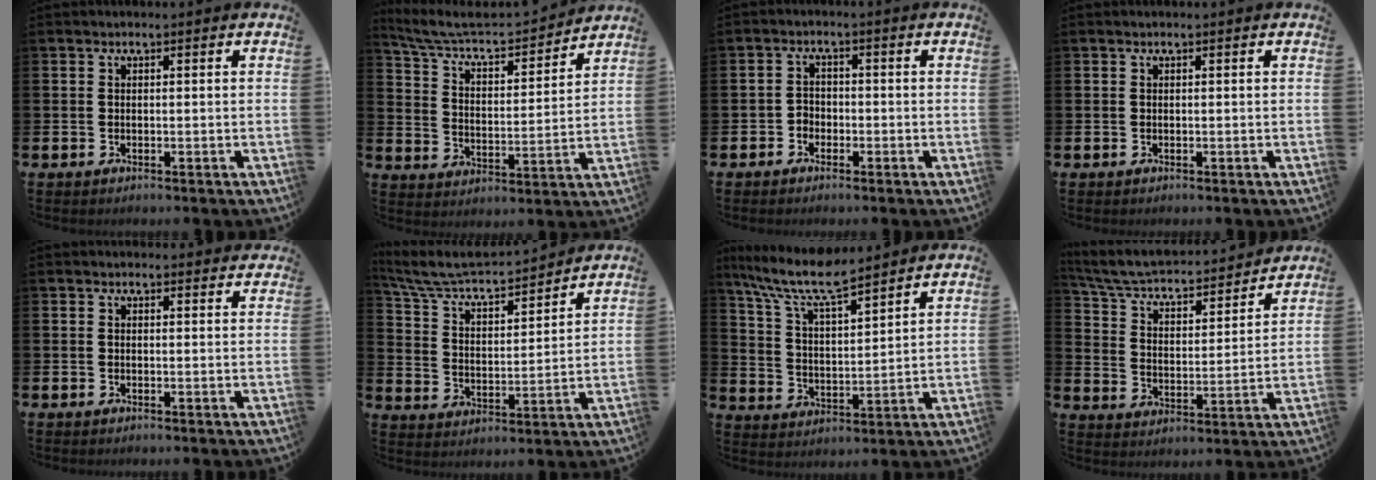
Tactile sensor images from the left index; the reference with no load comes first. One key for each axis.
{"total": 6.9, "fx": 6.2, "fy": 2.2, "fz": 2.3, "tx": -0.080, "ty": -0.044, "tz": 0.102}
{"total": 1.9, "fx": -1.3, "fy": 1.4, "fz": 0.2, "tx": -0.014, "ty": 0.009, "tz": -0.027}
{"total": 0.0}
{"total": 0.8, "fx": 0.8, "fy": 0.3, "fz": 0.1, "tx": 0.006, "ty": 0.000, "tz": 0.013}
{"total": 7.2, "fx": 6.6, "fy": 1.6, "fz": 2.2, "tx": -0.079, "ty": -0.051, "tz": 0.112}
{"total": 9.5, "fx": 8.3, "fy": 1.6, "fz": 4.3, "tx": -0.119, "ty": -0.038, "tz": 0.147}
{"total": 6.1, "fx": 5.6, "fy": 1.7, "fz": 1.8, "tx": -0.069, "ty": -0.047, "tz": 0.090}